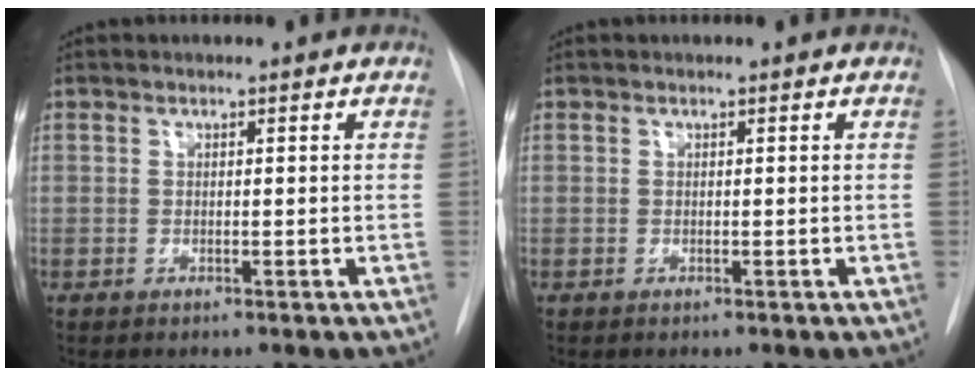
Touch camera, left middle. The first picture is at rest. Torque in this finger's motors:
{"motor_torque": [0.01, 0.01, 0.00, 0.00]}